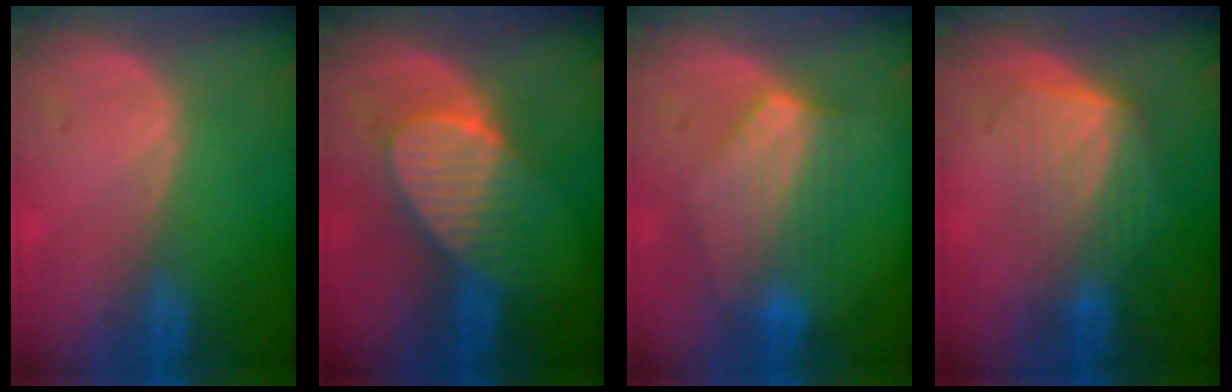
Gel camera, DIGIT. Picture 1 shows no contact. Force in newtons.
{"total": 7.3, "press": 7.3, "slide": 0.7}
{"total": 7.0, "press": 7.0, "slide": 0.2}
{"total": 6.3, "press": 6.1, "slide": 1.6}